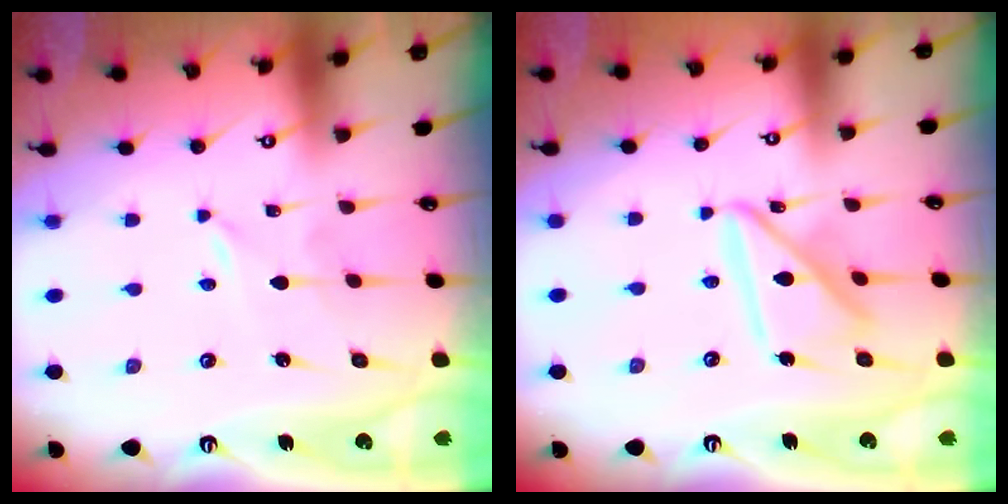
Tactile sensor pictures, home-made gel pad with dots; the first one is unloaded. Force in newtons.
{"total": 14.5, "press": 14.5, "slide": 1.3}